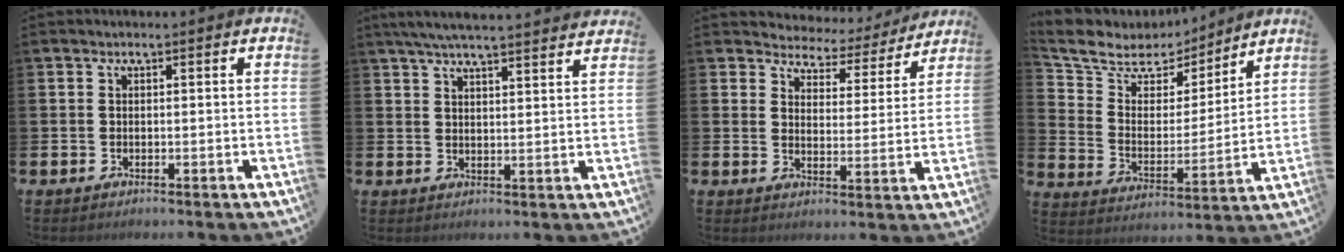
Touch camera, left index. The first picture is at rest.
{"total": 5.5, "force": [5.3, -0.1, 1.5], "torque": [-0.046, -0.020, 0.096]}
{"total": 4.3, "force": [4.0, 1.5, -0.1], "torque": [-0.016, -0.040, 0.062]}
{"total": 7.7, "force": [6.7, 3.7, 1.0], "torque": [-0.067, -0.045, 0.117]}